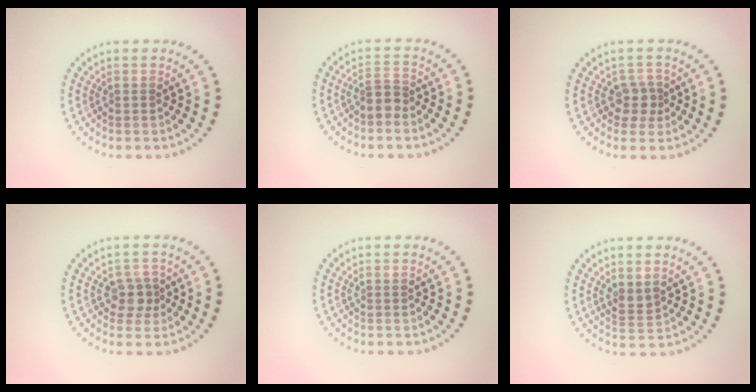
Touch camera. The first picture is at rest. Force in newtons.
{"total": 2.2, "press": 1.8, "slide": 1.3}
{"total": 2.1, "press": 1.8, "slide": 1.2}
{"total": 2.1, "press": 1.8, "slide": 1.1}
{"total": 0.0}
{"total": 1.3, "press": 1.1, "slide": 0.6}